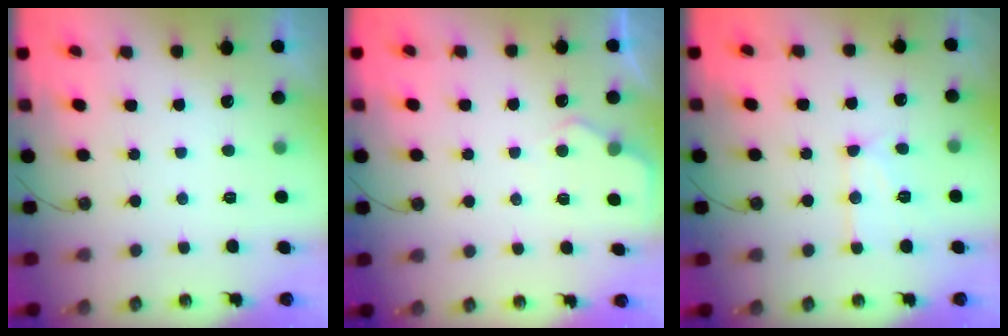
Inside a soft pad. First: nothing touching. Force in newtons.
{"total": 3.9, "press": 3.9, "slide": 0.5}
{"total": 12.0, "press": 11.9, "slide": 1.2}